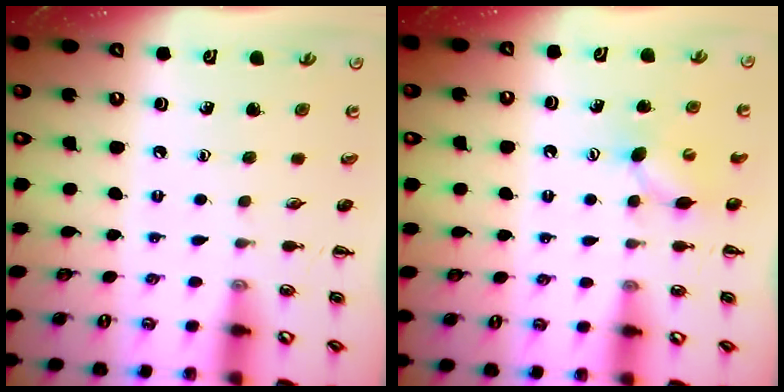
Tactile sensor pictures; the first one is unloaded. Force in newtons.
{"total": 4.8, "press": 4.7, "slide": 1.3}